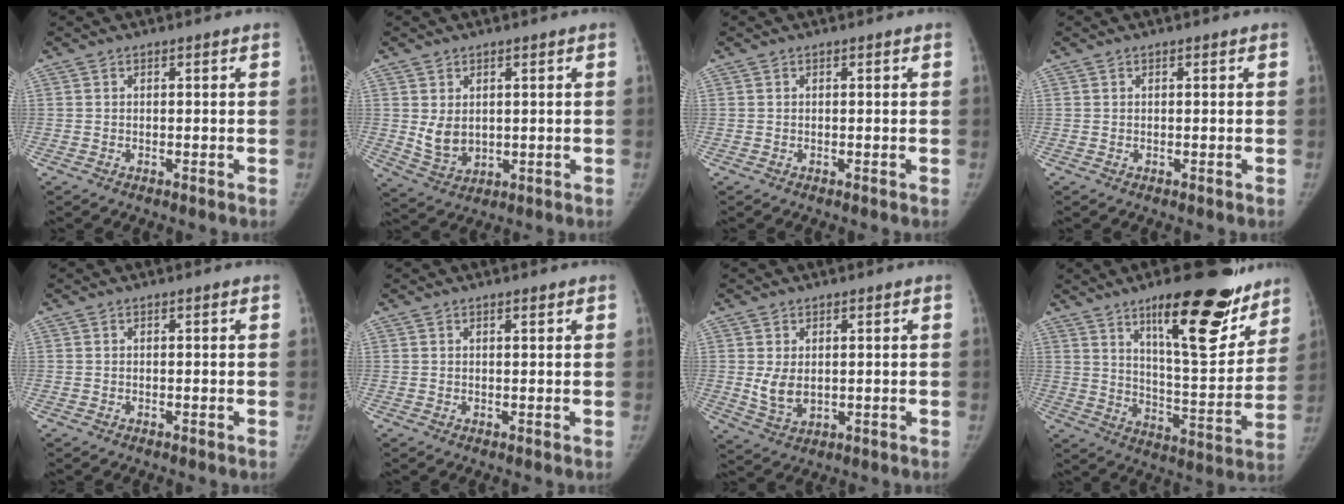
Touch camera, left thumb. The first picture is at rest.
{"total": 5.5, "force": [0.9, 4.0, 3.6], "torque": [-0.052, -0.019, 0.034]}
{"total": 0.0}
{"total": 0.0}
{"total": 0.0}
{"total": 1.0, "force": [0.7, 0.2, 0.6], "torque": [-0.010, -0.004, 0.012]}
{"total": 5.0, "force": [0.6, 3.4, 3.7], "torque": [-0.060, -0.016, 0.022]}
{"total": 22.9, "force": [14.4, 7.0, 16.3], "torque": [-0.186, -0.080, 0.219]}